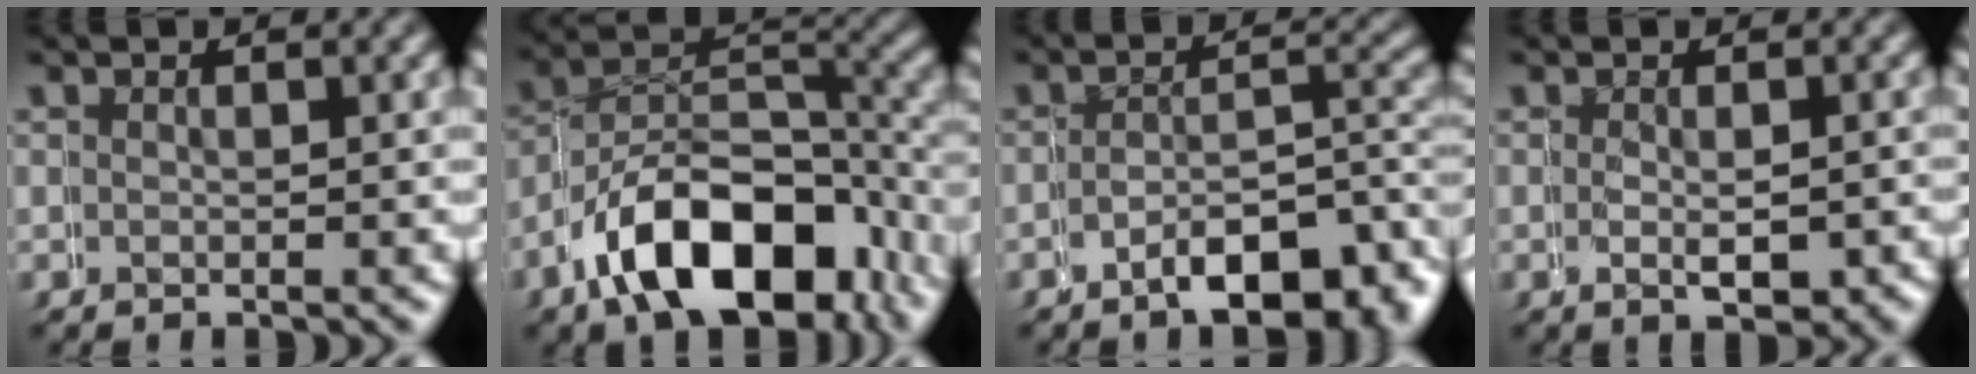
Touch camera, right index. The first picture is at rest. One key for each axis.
{"total": 11.6, "fx": -5.9, "fy": 6.5, "fz": 7.5, "tx": -0.121, "ty": -0.037, "tz": -0.078}
{"total": 5.6, "fx": -3.1, "fy": 2.7, "fz": 3.7, "tx": -0.039, "ty": -0.017, "tz": -0.048}
{"total": 2.5, "fx": -0.9, "fy": 1.1, "fz": 2.0, "tx": -0.029, "ty": -0.012, "tz": -0.009}